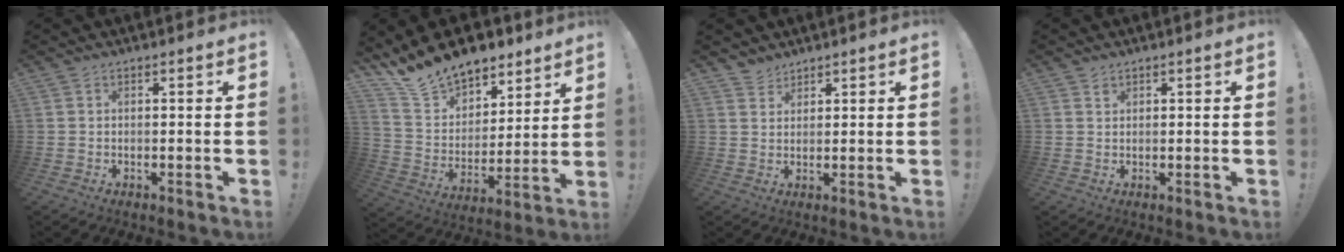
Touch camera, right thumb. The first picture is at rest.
{"total": 15.8, "force": [13.6, 7.0, 4.0], "torque": [-0.084, -0.104, 0.252]}
{"total": 3.4, "force": [3.1, 1.4, 0.2], "torque": [0.005, -0.020, 0.057]}
{"total": 1.2, "force": [1.1, 0.5, 0.1], "torque": [0.014, -0.010, 0.017]}